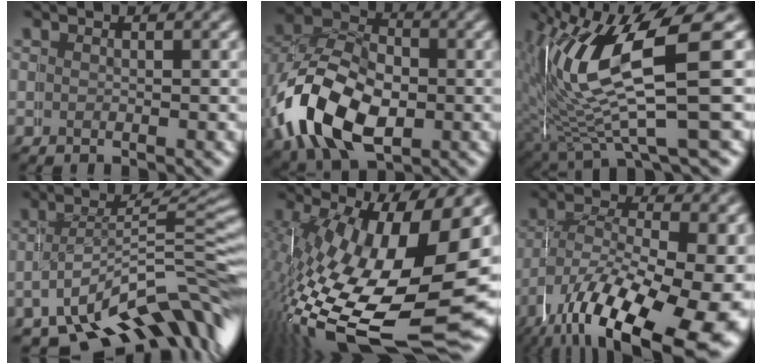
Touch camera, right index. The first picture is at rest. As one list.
[{"total": 11.6, "force": [-2.0, 9.5, 6.3], "torque": [-0.156, -0.034, -0.023]}, {"total": 10.5, "force": [1.6, 5.0, 9.1], "torque": [-0.180, -0.005, 0.034]}, {"total": 9.8, "force": [-5.7, 4.3, 6.7], "torque": [-0.069, -0.022, -0.078]}, {"total": 13.8, "force": [-3.6, 6.6, 11.5], "torque": [-0.214, -0.051, -0.024]}, {"total": 10.9, "force": [-4.8, 5.2, 8.2], "torque": [-0.144, -0.046, -0.044]}]